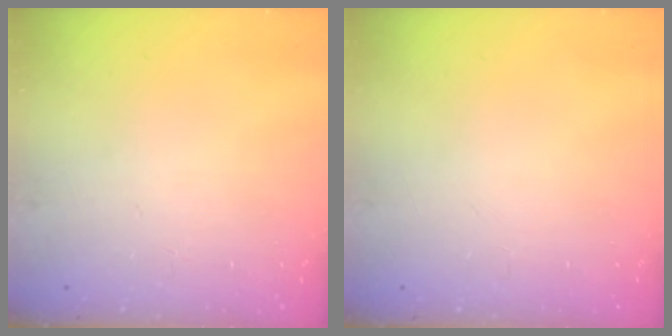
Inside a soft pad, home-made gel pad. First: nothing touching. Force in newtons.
{"total": 0.0}